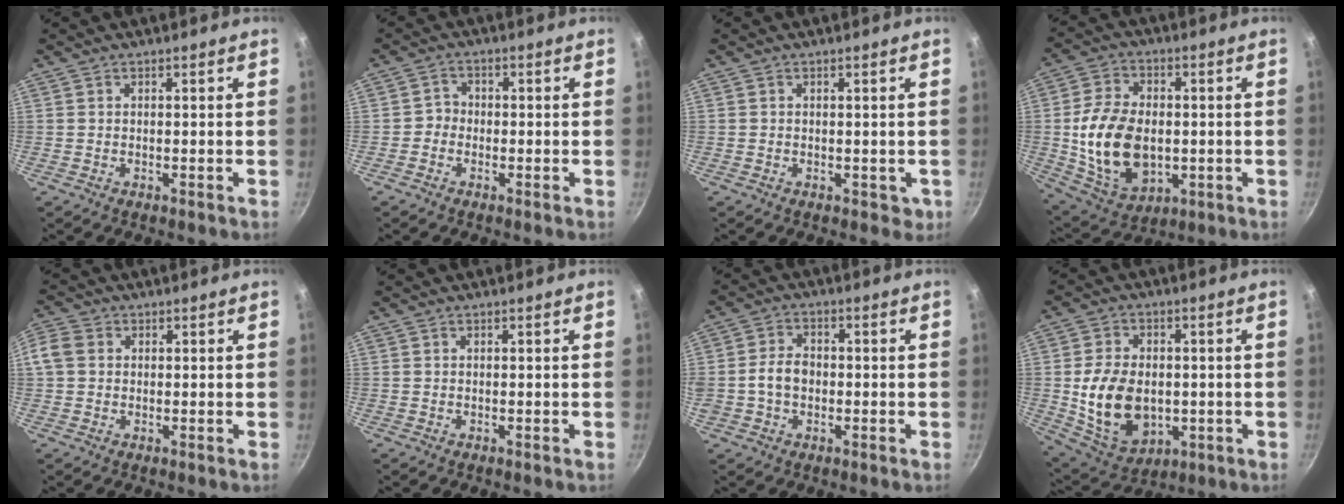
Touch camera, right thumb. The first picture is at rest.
{"total": 2.4, "force": [-1.0, 2.1, 0.6], "torque": [0.007, 0.014, -0.024]}
{"total": 1.8, "force": [-0.2, 1.5, 1.0], "torque": [-0.006, -0.001, -0.001]}
{"total": 17.0, "force": [-1.1, 11.4, 12.6], "torque": [-0.216, 0.001, -0.006]}
{"total": 4.4, "force": [0.5, 3.7, 2.4], "torque": [-0.046, 0.007, -0.002]}
{"total": 0.0}
{"total": 5.6, "force": [-0.9, 4.2, 3.6], "torque": [-0.051, 0.019, -0.020]}
{"total": 14.9, "force": [-1.1, 10.4, 10.6], "torque": [-0.174, -0.005, -0.002]}